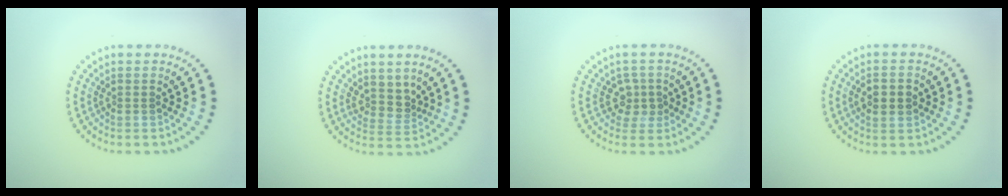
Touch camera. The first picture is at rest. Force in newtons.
{"total": 2.3, "press": 1.6, "slide": 1.7}
{"total": 1.9, "press": 1.5, "slide": 1.1}
{"total": 3.1, "press": 3.1, "slide": 0.0}